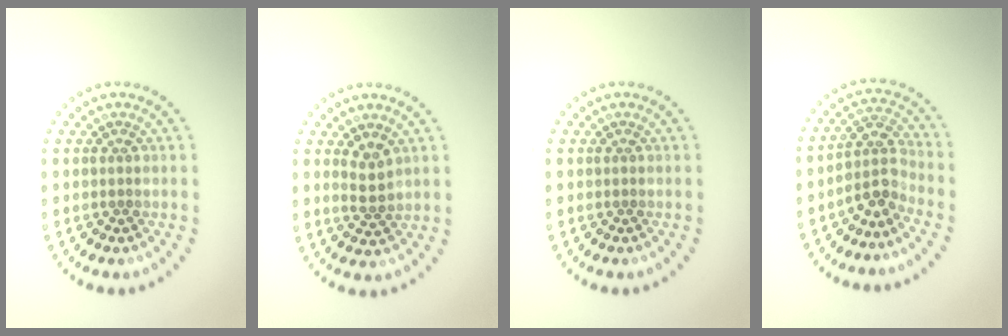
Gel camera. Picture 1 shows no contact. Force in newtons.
{"total": 1.9, "press": 1.7, "slide": 0.7}
{"total": 0.0}
{"total": 3.1, "press": 2.4, "slide": 1.9}